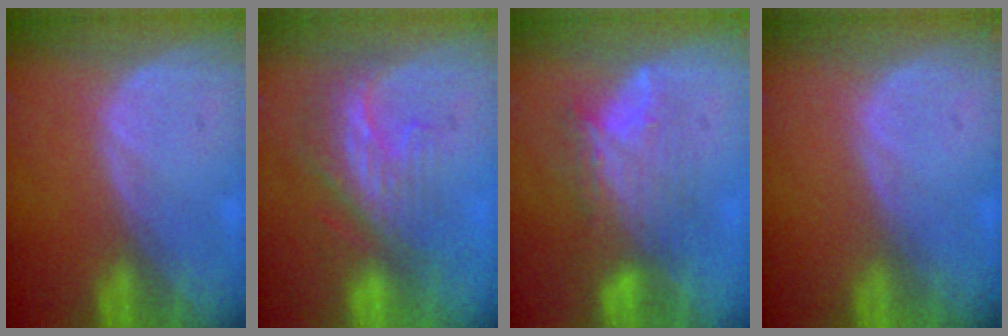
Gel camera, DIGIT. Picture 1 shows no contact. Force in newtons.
{"total": 8.2, "press": 7.2, "slide": 4.0}
{"total": 7.3, "press": 7.1, "slide": 1.8}
{"total": 0.0}